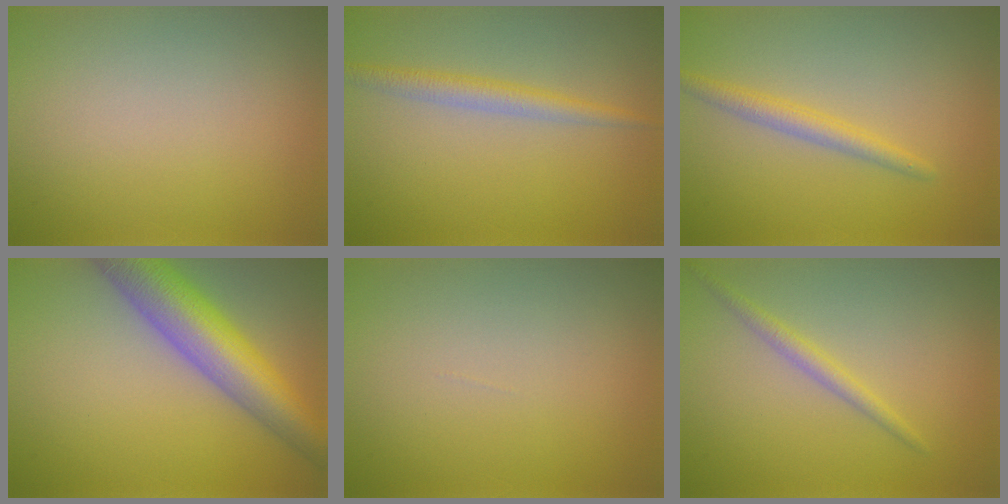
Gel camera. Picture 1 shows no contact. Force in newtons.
{"total": 2.3, "press": 2.3, "slide": 0.1}
{"total": 2.2, "press": 2.2, "slide": 0.0}
{"total": 8.4, "press": 8.4, "slide": 0.4}
{"total": 0.0}
{"total": 1.6, "press": 1.6, "slide": 0.1}